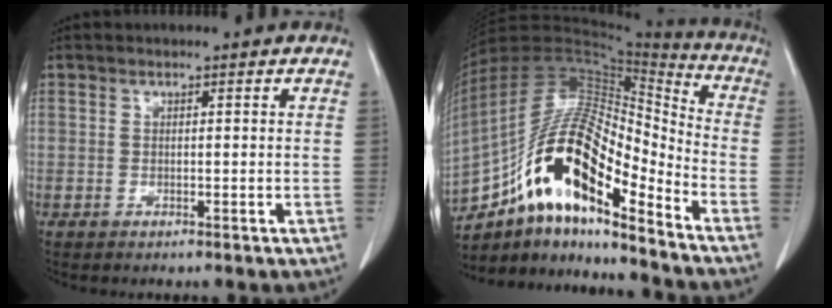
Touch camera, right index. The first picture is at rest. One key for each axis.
{"total": 21.4, "fx": -12.0, "fy": 5.9, "fz": 16.6, "tx": -0.333, "ty": 0.026, "tz": -0.209}